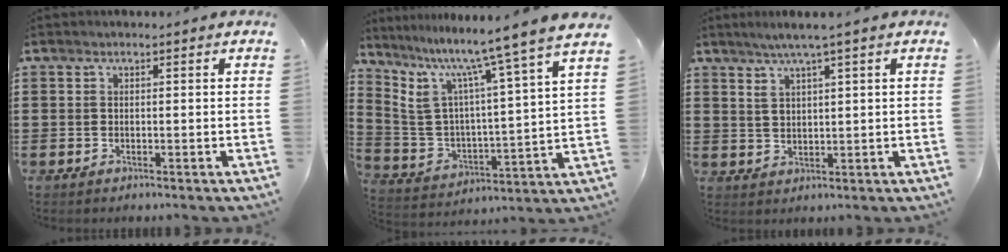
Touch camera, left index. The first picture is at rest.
{"total": 8.9, "force": [7.4, -0.7, 4.9], "torque": [-0.132, -0.071, 0.111]}
{"total": 3.2, "force": [1.7, 0.4, 2.7], "torque": [-0.054, 0.003, 0.029]}